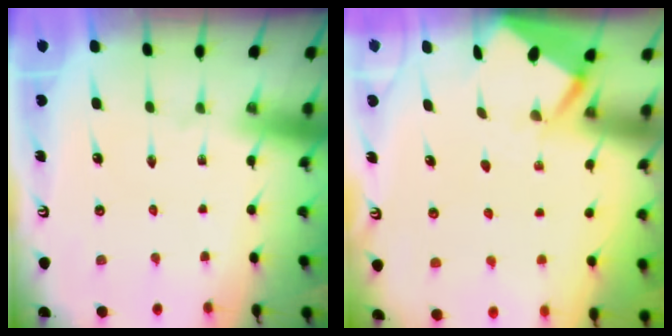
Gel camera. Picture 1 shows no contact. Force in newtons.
{"total": 2.8, "press": 2.8, "slide": 0.3}